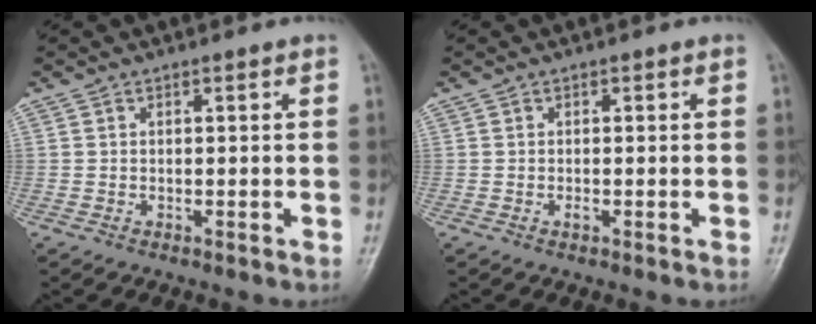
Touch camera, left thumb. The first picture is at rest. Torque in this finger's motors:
{"motor_torque": [0.14, 0.27, 0.13, 0.12, 0.00]}